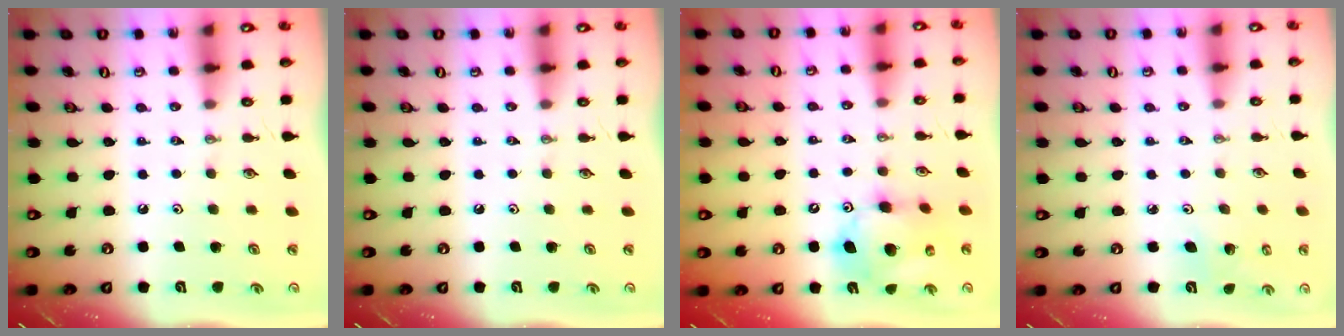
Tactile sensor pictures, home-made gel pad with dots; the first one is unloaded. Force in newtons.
{"total": 0.0}
{"total": 13.7, "press": 13.4, "slide": 2.4}
{"total": 2.8, "press": 2.8, "slide": 0.4}